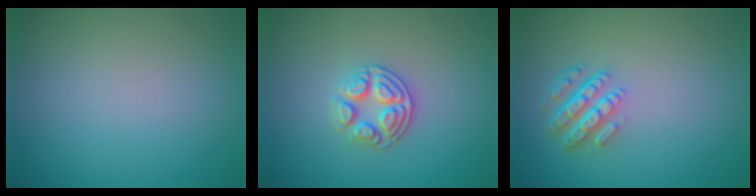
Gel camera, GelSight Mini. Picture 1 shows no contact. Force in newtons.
{"total": 3.3, "press": 2.9, "slide": 1.6}
{"total": 4.2, "press": 3.2, "slide": 2.8}